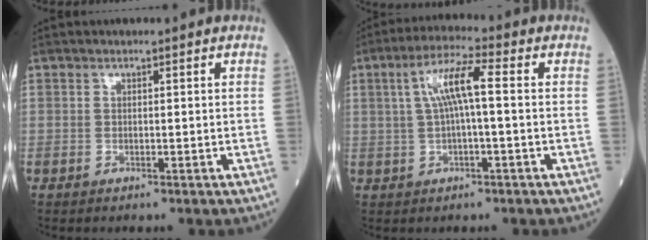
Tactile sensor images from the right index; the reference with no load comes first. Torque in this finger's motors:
{"motor_torque": [0.27, 0.06, 0.20, 0.07]}